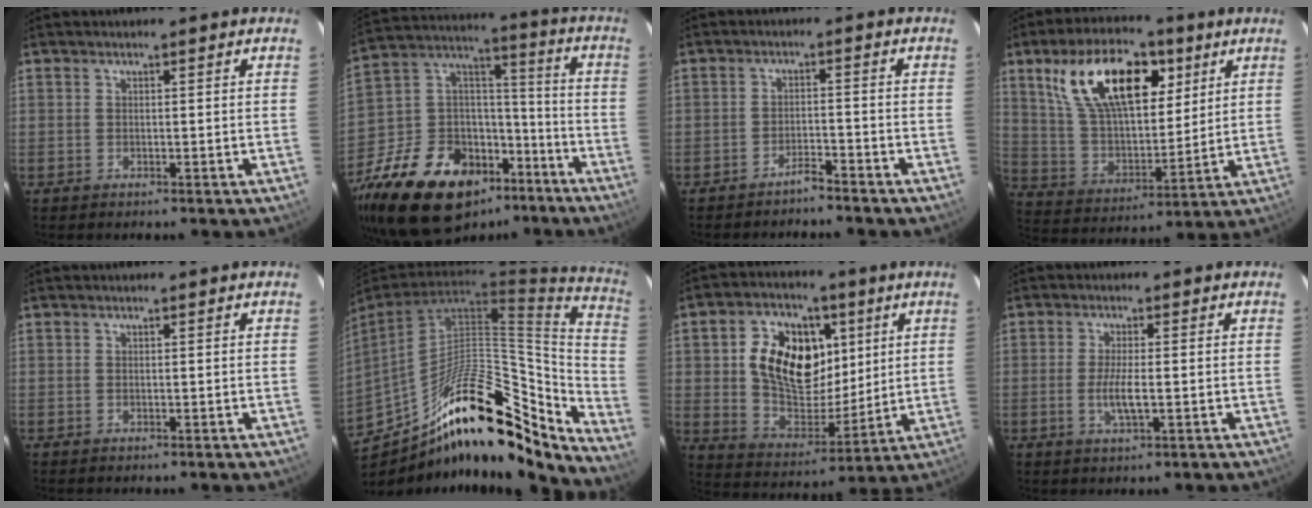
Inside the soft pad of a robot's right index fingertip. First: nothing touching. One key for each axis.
{"total": 28.3, "fx": -18.1, "fy": 16.0, "fz": 14.7, "tx": -0.308, "ty": 0.035, "tz": -0.279}
{"total": 2.8, "fx": -2.7, "fy": 0.2, "fz": 0.7, "tx": -0.022, "ty": 0.004, "tz": -0.041}
{"total": 20.6, "fx": 9.5, "fy": 10.4, "fz": 15.1, "tx": -0.281, "ty": 0.025, "tz": 0.177}
{"total": 0.0}
{"total": 20.6, "fx": -15.4, "fy": 5.9, "fz": 12.4, "tx": -0.170, "ty": 0.014, "tz": -0.260}
{"total": 17.8, "fx": 4.6, "fy": 11.4, "fz": 12.8, "tx": -0.243, "ty": 0.016, "tz": 0.092}
{"total": 4.6, "fx": -0.9, "fy": 0.8, "fz": 4.5, "tx": -0.089, "ty": -0.007, "tz": -0.018}